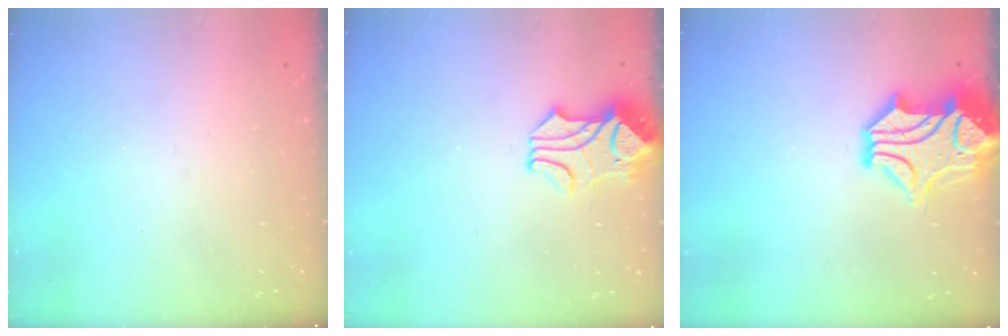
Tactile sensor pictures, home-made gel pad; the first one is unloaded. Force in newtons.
{"total": 2.1, "press": 1.9, "slide": 1.0}
{"total": 2.8, "press": 2.4, "slide": 1.3}